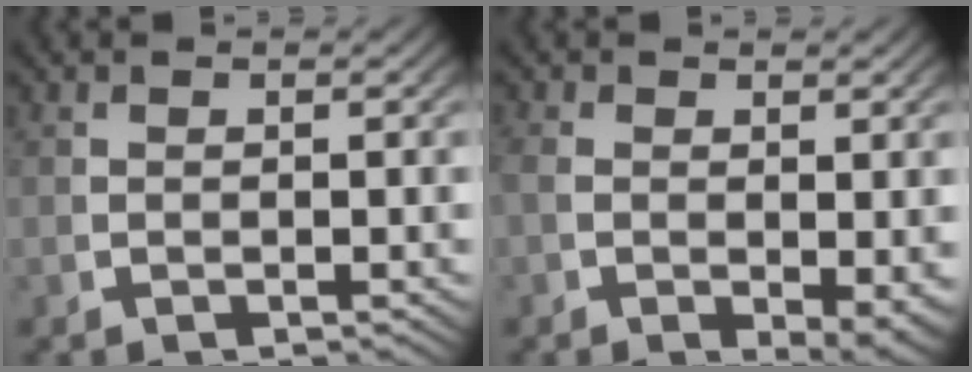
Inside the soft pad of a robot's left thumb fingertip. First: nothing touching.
{"total": 3.0, "force": [-0.4, 1.5, 2.5], "torque": [-0.041, -0.022, 0.006]}